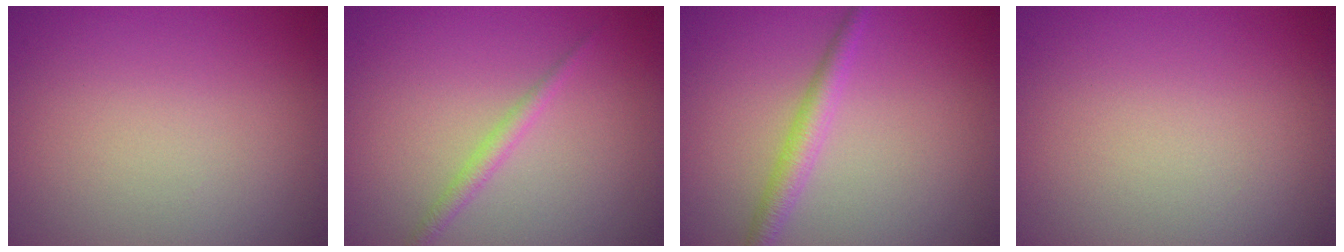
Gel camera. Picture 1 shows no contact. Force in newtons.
{"total": 1.3, "press": 1.3, "slide": 0.0}
{"total": 2.4, "press": 2.4, "slide": 0.1}
{"total": 0.0}